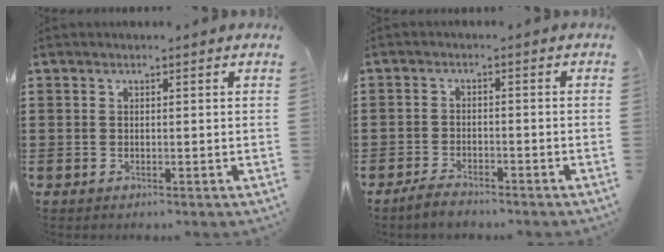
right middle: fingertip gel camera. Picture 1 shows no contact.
{"total": 2.6, "force": [-2.4, 0.5, 0.7], "torque": [-0.023, 0.002, -0.051]}